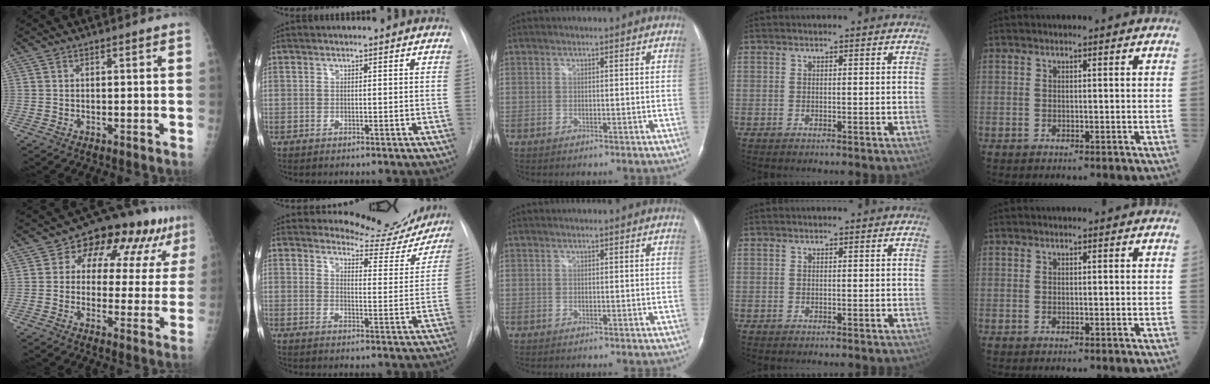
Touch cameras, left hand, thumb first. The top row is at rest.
{"thumb": {"total": 15.2, "force": [6.8, 8.8, 10.4], "torque": [-0.089, 0.012, 0.090]}, "index": {"total": 10.9, "force": [10.6, 2.7, 0.4], "torque": [0.011, -0.041, 0.115]}}